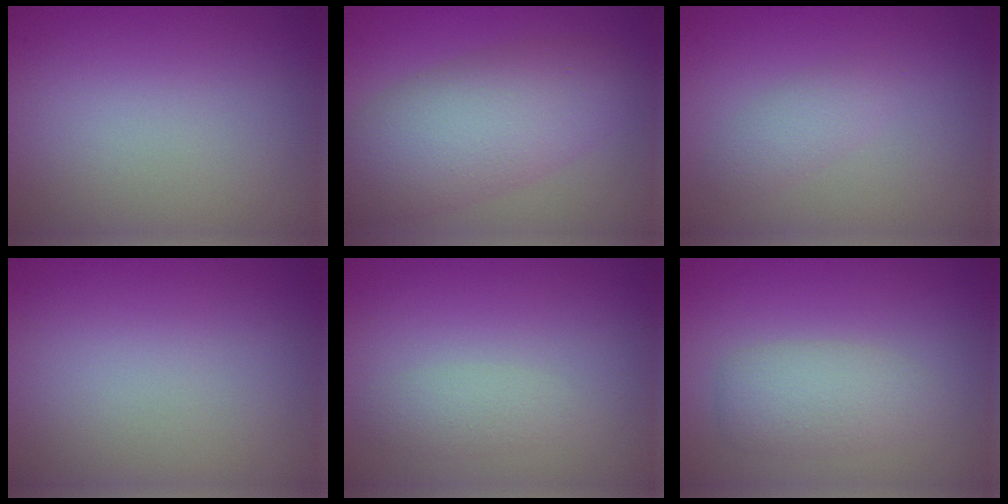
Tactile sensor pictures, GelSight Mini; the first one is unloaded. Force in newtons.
{"total": 7.8, "press": 7.8, "slide": 0.5}
{"total": 1.7, "press": 1.7, "slide": 0.0}
{"total": 0.0}
{"total": 1.5, "press": 1.5, "slide": 0.1}
{"total": 3.0, "press": 3.0, "slide": 0.3}